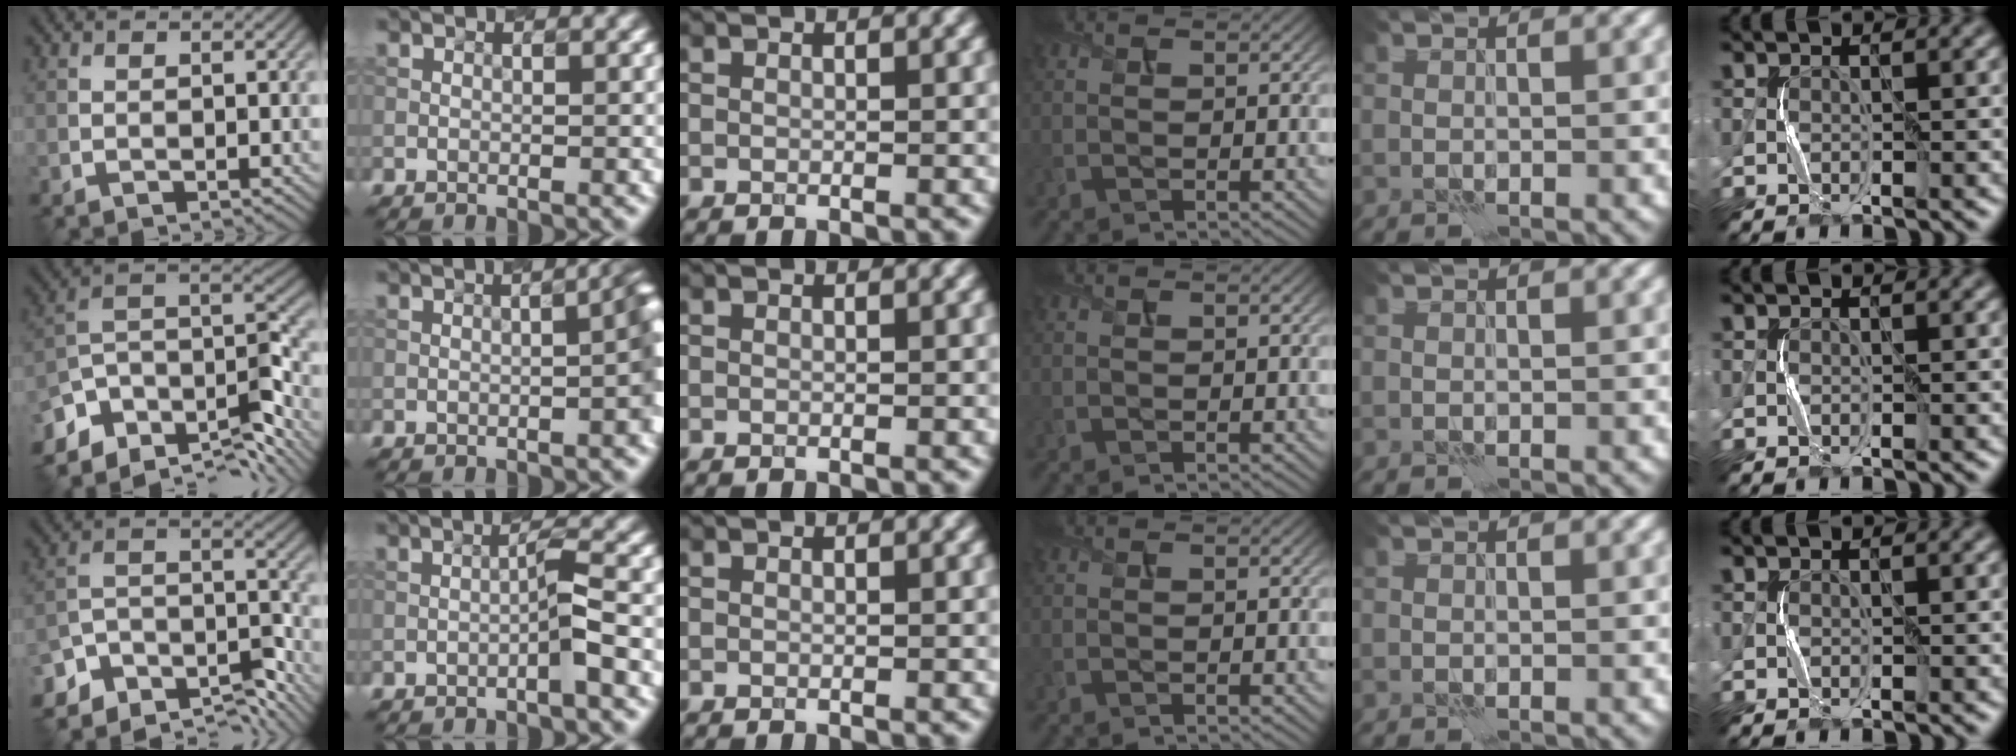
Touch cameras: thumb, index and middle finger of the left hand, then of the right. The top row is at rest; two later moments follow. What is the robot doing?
{"motion": "squeeze", "object": "air blower"}